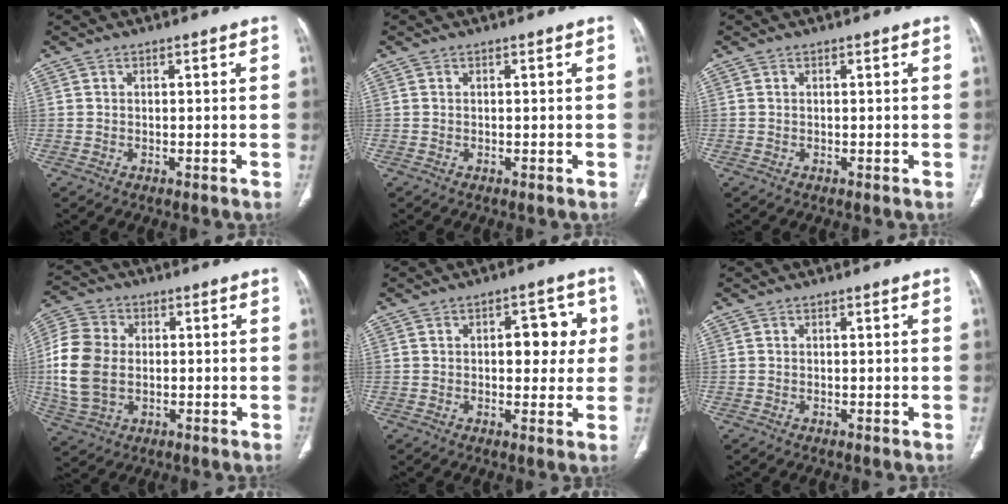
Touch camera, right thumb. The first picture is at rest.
{"total": 0.0}
{"total": 0.0}
{"total": 13.3, "force": [-0.4, 9.7, 9.2], "torque": [-0.195, 0.008, -0.006]}
{"total": 8.3, "force": [1.3, 4.8, 6.6], "torque": [-0.046, 0.009, 0.017]}
{"total": 0.0}